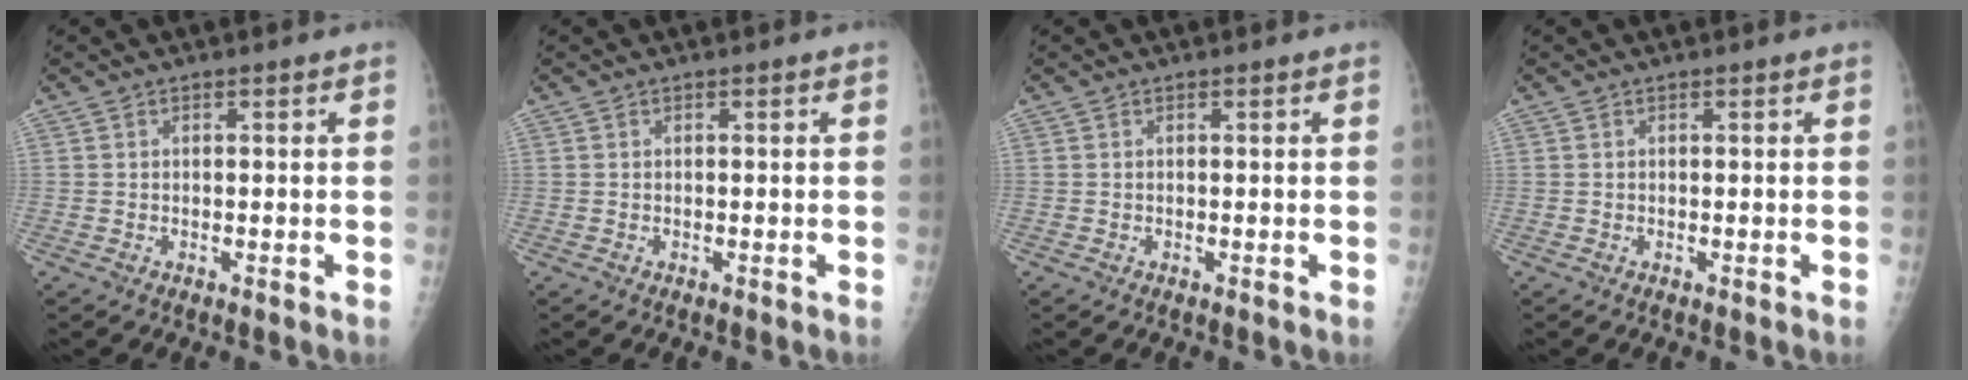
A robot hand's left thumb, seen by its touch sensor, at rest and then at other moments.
{"total": 0.0}
{"total": 0.0}
{"total": 0.0}